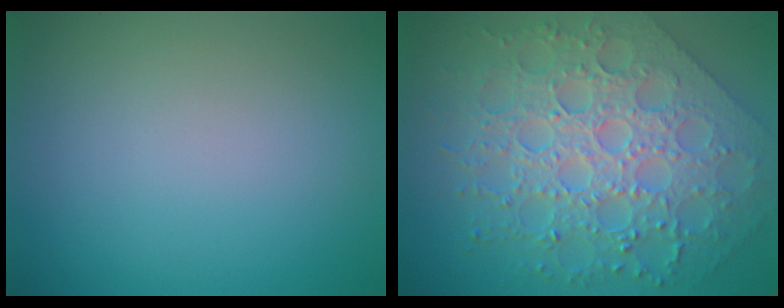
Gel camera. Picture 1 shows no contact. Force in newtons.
{"total": 7.2, "press": 6.0, "slide": 3.9}